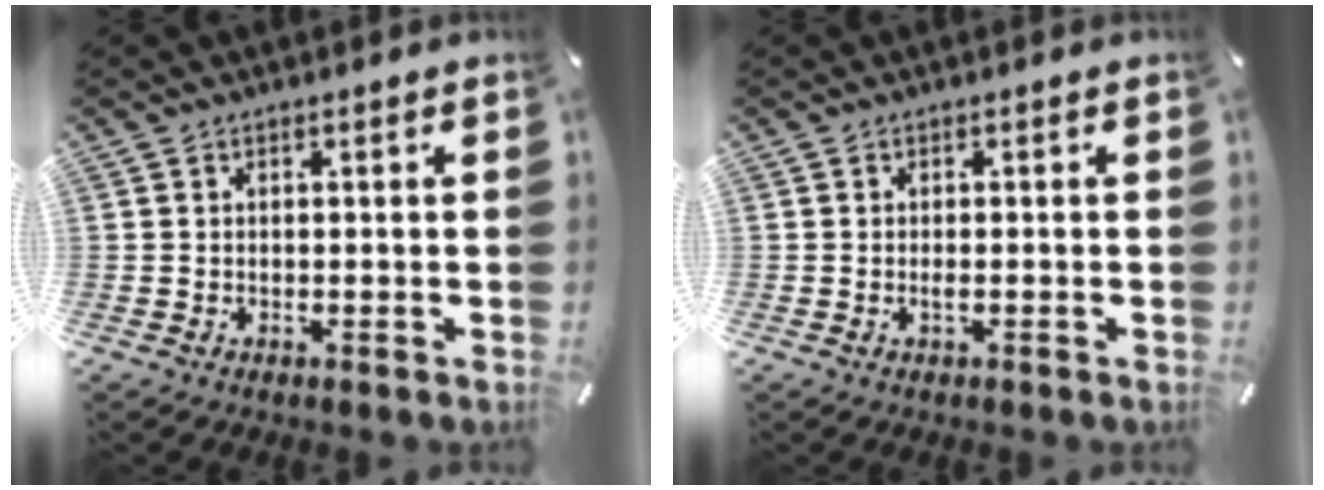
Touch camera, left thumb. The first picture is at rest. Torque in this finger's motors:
{"motor_torque": [-0.02, 0.02, -0.04, 0.04, 0.00]}